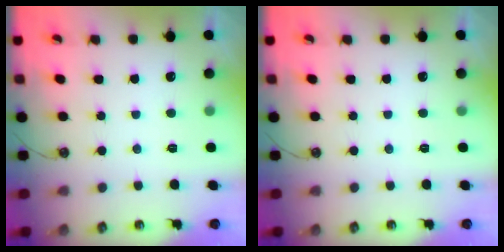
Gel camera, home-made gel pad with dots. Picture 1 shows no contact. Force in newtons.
{"total": 0.0}